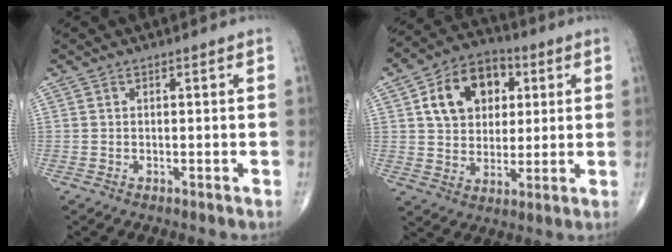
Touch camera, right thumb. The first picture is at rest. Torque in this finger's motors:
{"motor_torque": [0.79, 0.97, 0.06, 0.03, 0.31]}